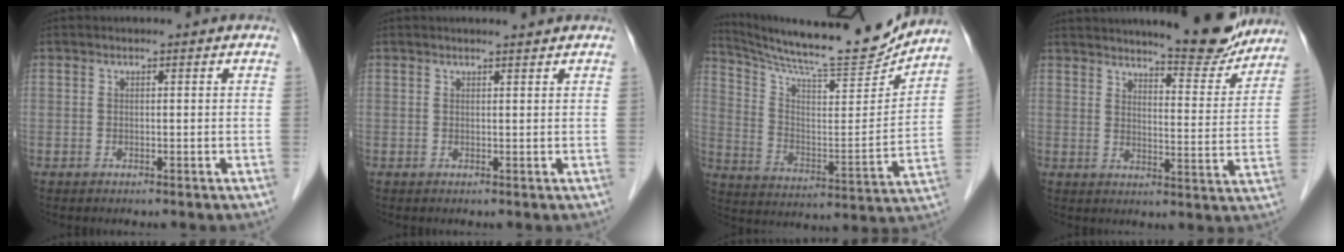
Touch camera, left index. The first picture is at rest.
{"total": 1.7, "force": [1.6, -0.2, 0.5], "torque": [-0.009, 0.003, 0.024]}
{"total": 18.9, "force": [18.0, 0.5, 5.7], "torque": [-0.114, -0.052, 0.277]}
{"total": 13.2, "force": [12.1, 1.6, 5.0], "torque": [-0.065, -0.023, 0.156]}